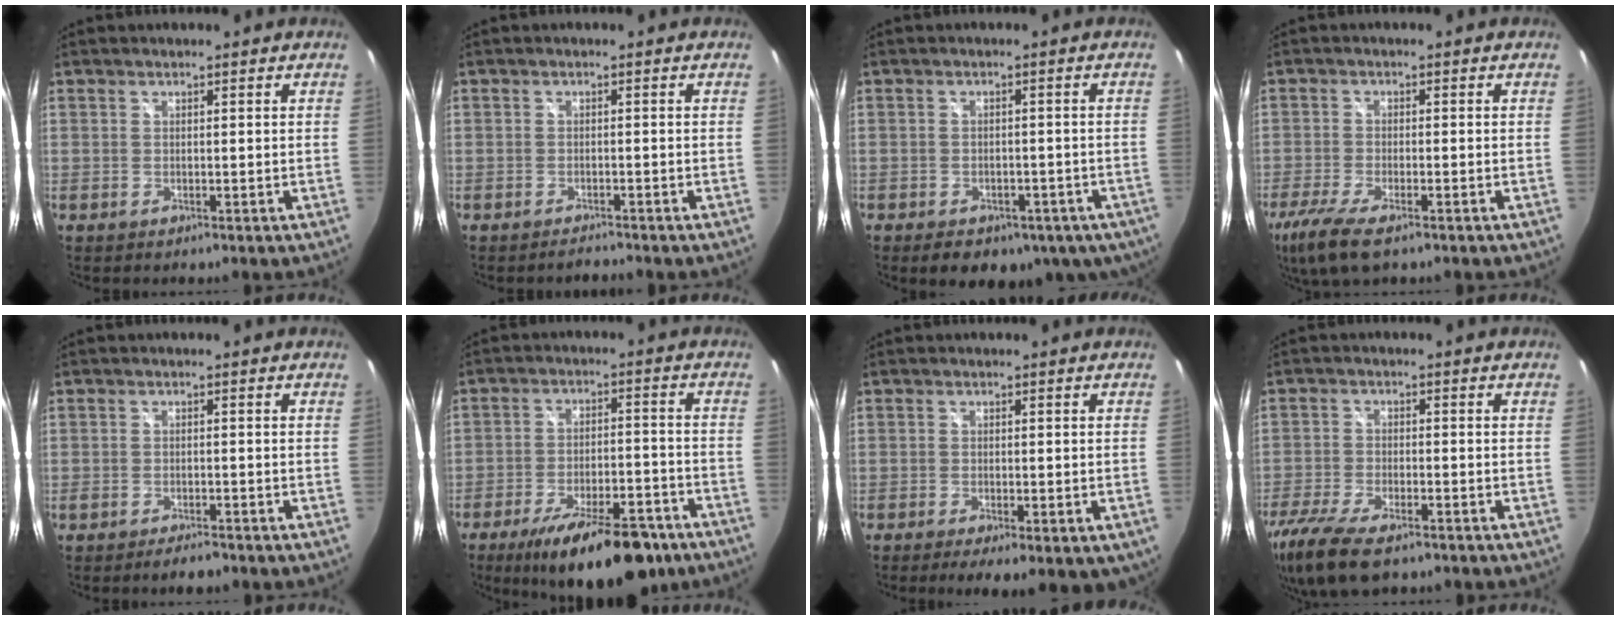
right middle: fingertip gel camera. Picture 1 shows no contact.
{"total": 1.5, "force": [-1.5, 0.1, 0.0], "torque": [-0.006, -0.004, -0.026]}
{"total": 13.3, "force": [-7.9, 8.0, 7.1], "torque": [-0.128, -0.009, -0.085]}
{"total": 9.5, "force": [-6.2, 2.8, 6.6], "torque": [-0.157, -0.036, -0.118]}
{"total": 3.3, "force": [-2.8, 0.9, 1.6], "torque": [-0.039, -0.007, -0.047]}
{"total": 19.0, "force": [-13.6, 6.4, 11.7], "torque": [-0.190, -0.023, -0.193]}
{"total": 7.7, "force": [-3.7, 2.3, 6.3], "torque": [-0.100, -0.032, -0.047]}
{"total": 16.0, "force": [-11.4, 5.9, 9.5], "torque": [-0.225, -0.055, -0.204]}